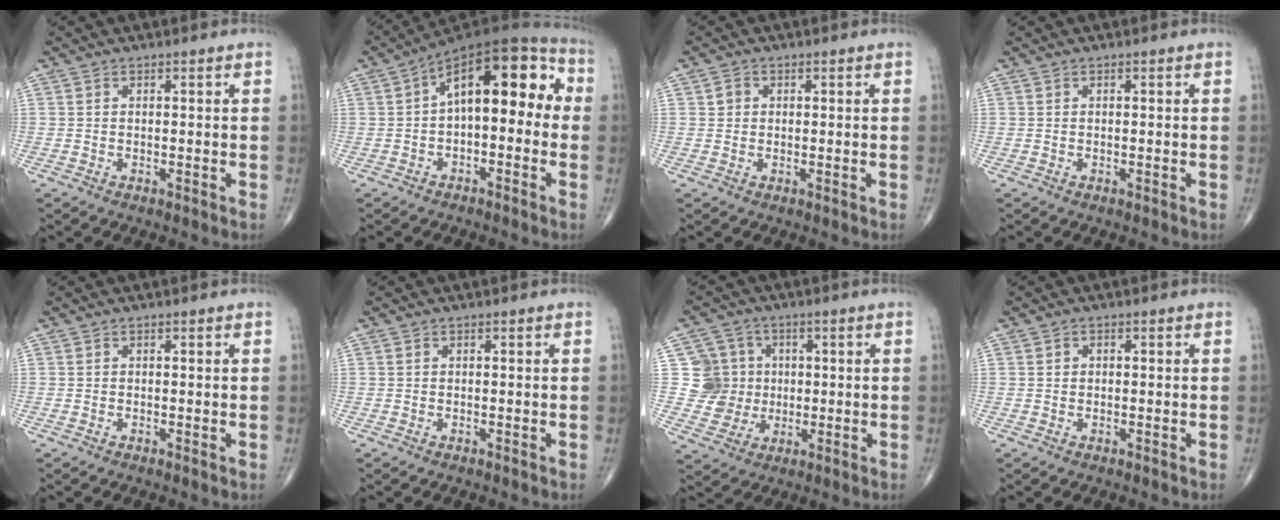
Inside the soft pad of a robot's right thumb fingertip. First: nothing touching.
{"total": 16.2, "force": [1.2, 7.9, 14.1], "torque": [-0.171, 0.050, 0.004]}
{"total": 1.6, "force": [0.3, 1.4, 0.6], "torque": [-0.004, 0.001, 0.003]}
{"total": 0.0}
{"total": 0.0}
{"total": 0.0}
{"total": 8.8, "force": [0.8, 8.6, 1.3], "torque": [0.018, 0.011, 0.015]}
{"total": 0.7, "force": [0.1, 0.7, 0.3], "torque": [0.000, 0.002, 0.000]}